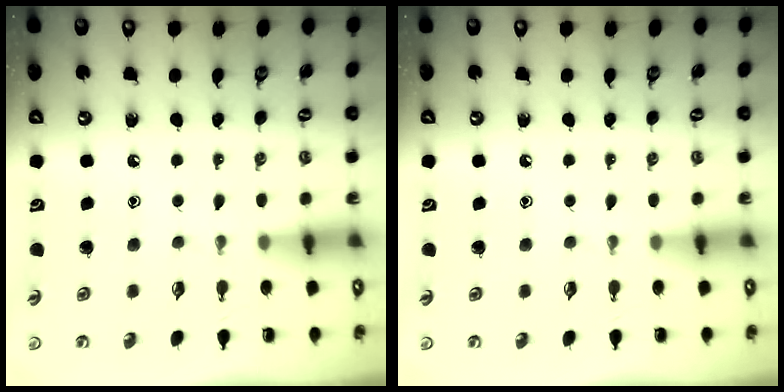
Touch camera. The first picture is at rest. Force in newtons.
{"total": 0.0}